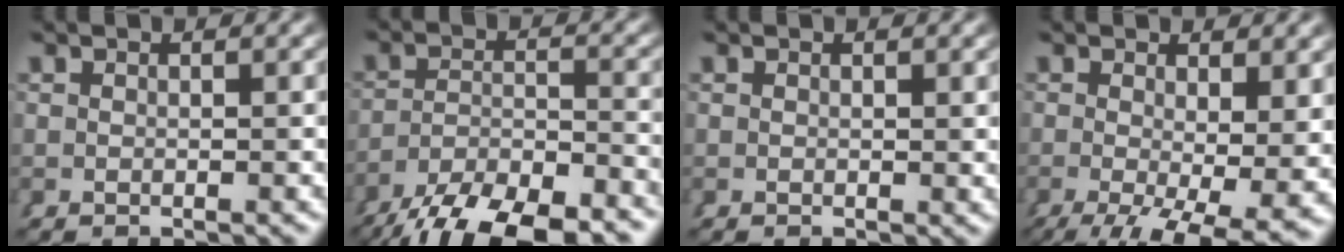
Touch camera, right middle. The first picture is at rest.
{"total": 8.7, "force": [-6.7, 3.0, 4.7], "torque": [-0.065, -0.021, -0.093]}
{"total": 0.0}
{"total": 9.2, "force": [-4.3, 3.7, 7.2], "torque": [-0.114, -0.059, -0.036]}